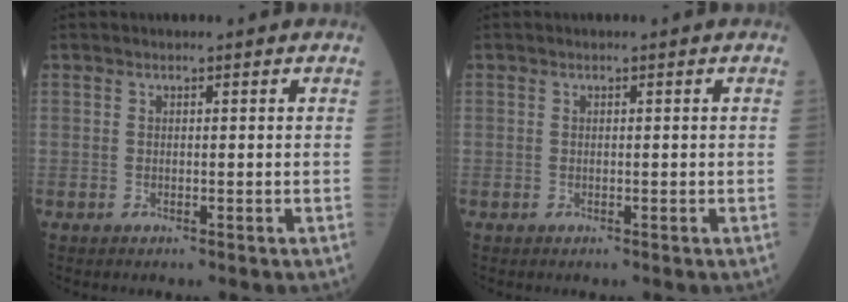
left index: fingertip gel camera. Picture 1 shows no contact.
{"total": 0.0}